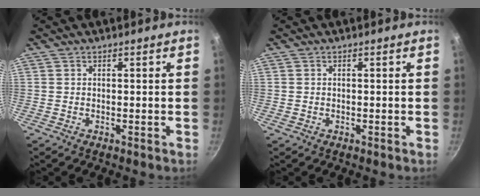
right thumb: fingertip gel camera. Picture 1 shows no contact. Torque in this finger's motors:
{"motor_torque": [0.27, 0.01, -0.18, 0.06, -0.02]}